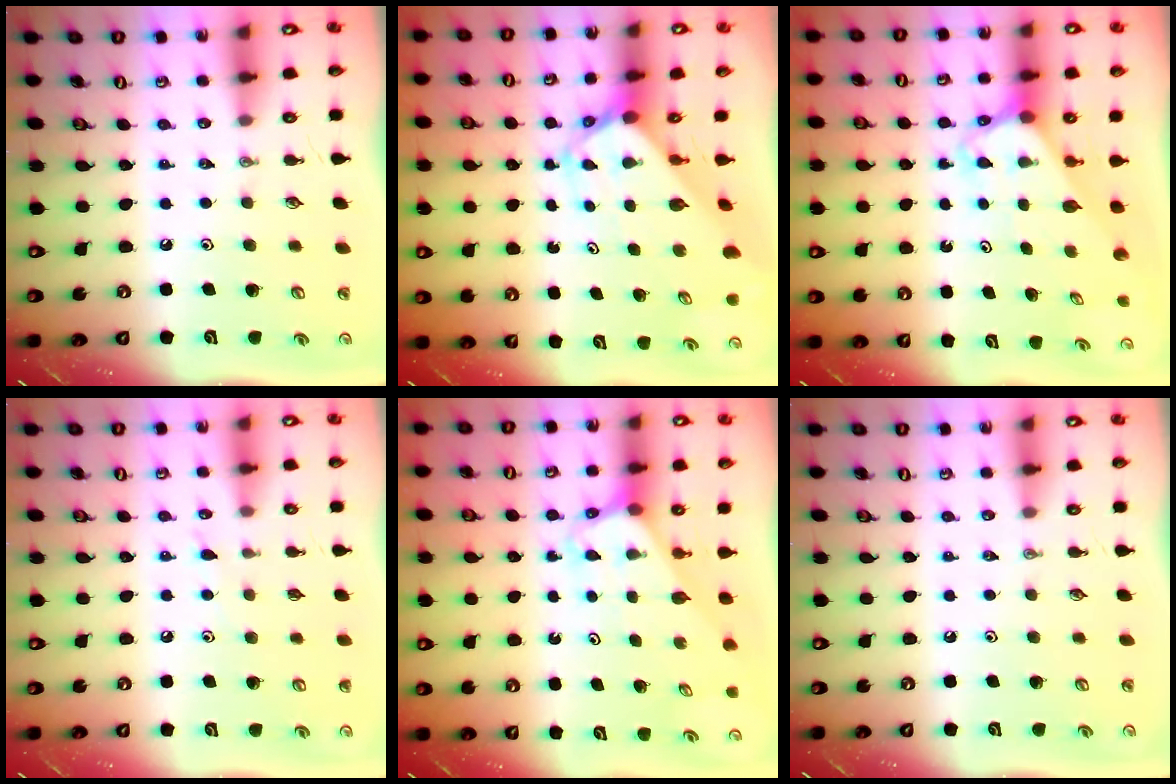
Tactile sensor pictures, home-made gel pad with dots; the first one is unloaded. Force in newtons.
{"total": 3.1, "press": 3.1, "slide": 0.2}
{"total": 2.8, "press": 2.8, "slide": 0.2}
{"total": 3.8, "press": 3.7, "slide": 0.4}
{"total": 3.0, "press": 3.0, "slide": 0.2}
{"total": 0.0}